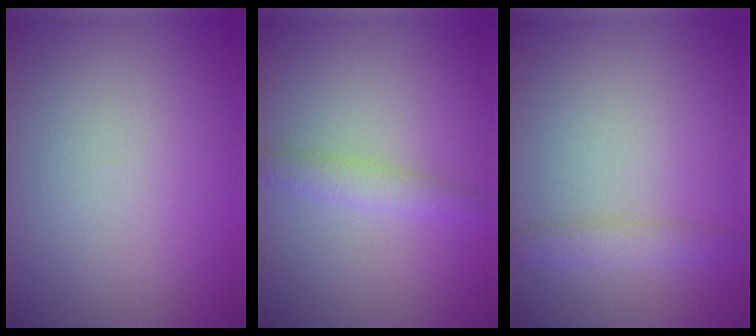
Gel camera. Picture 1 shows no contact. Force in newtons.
{"total": 2.0, "press": 2.0, "slide": 0.0}
{"total": 2.0, "press": 2.0, "slide": 0.0}